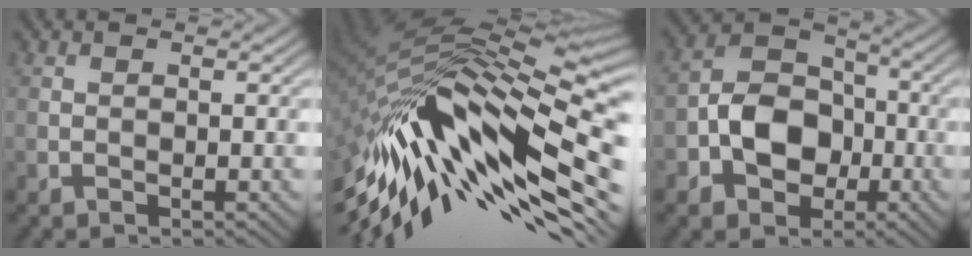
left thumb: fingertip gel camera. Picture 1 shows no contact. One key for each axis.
{"total": 18.2, "fx": -7.4, "fy": 6.7, "fz": 15.3, "tx": -0.288, "ty": -0.008, "tz": -0.137}
{"total": 8.9, "fx": -2.7, "fy": 6.7, "fz": 5.2, "tx": -0.100, "ty": 0.001, "tz": -0.067}